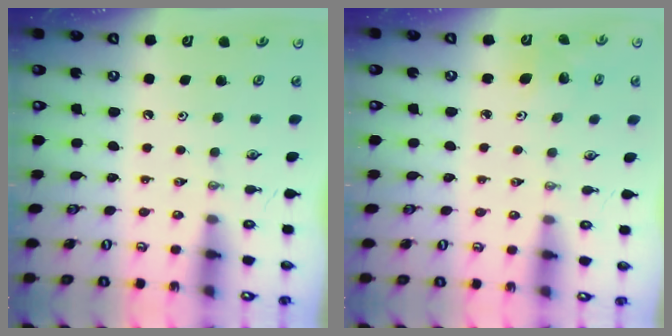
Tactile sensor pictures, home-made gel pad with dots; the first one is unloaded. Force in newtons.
{"total": 4.7, "press": 4.1, "slide": 2.1}